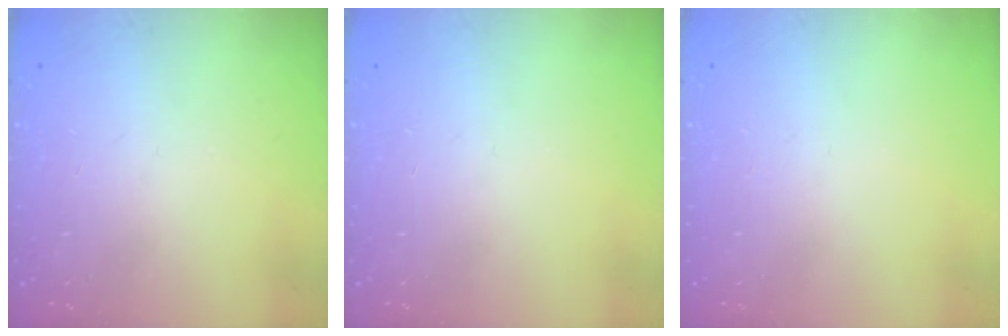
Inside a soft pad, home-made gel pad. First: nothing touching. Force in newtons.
{"total": 0.0}
{"total": 0.0}